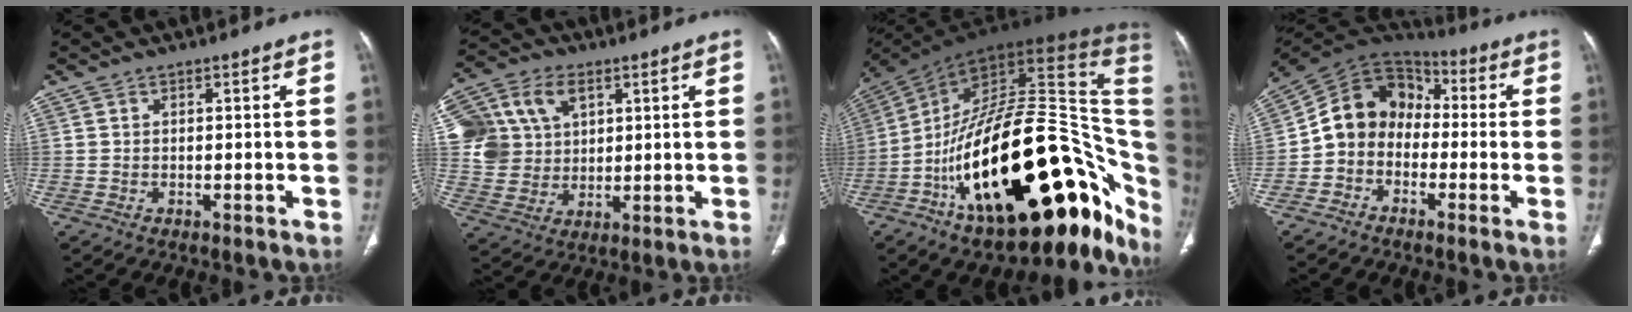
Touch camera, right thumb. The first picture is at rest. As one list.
[{"total": 15.0, "force": [5.0, 11.8, 7.9], "torque": [-0.143, 0.011, 0.100]}, {"total": 44.9, "force": [-10.9, 19.6, 38.9], "torque": [-0.463, 0.089, -0.165]}, {"total": 11.8, "force": [-1.6, 9.7, 6.5], "torque": [-0.090, 0.056, -0.047]}]